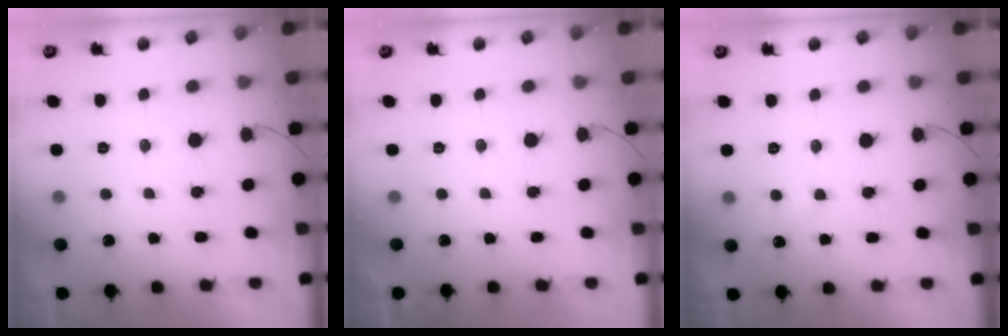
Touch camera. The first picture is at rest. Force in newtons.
{"total": 1.8, "press": 1.7, "slide": 0.1}
{"total": 5.1, "press": 5.1, "slide": 0.3}